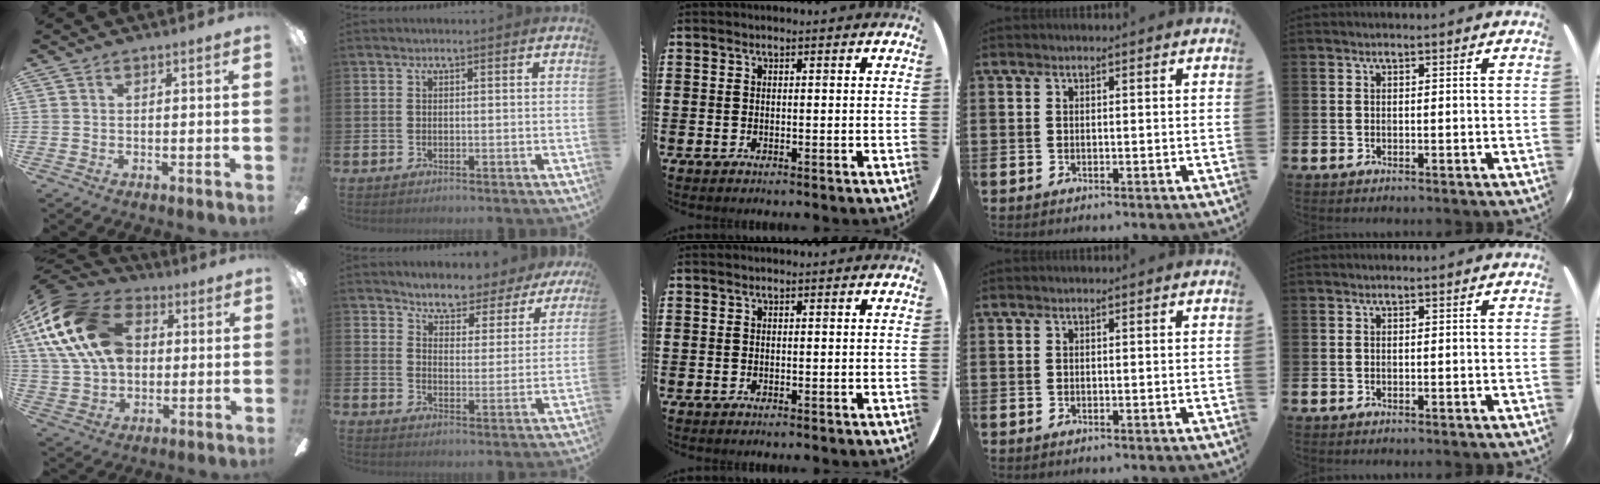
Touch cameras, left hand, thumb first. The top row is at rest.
{"thumb": {"total": 21.4, "force": [5.6, 14.8, 14.4], "torque": [-0.297, 0.003, 0.099]}, "index": {"total": 4.7, "force": [4.5, 1.0, -0.1], "torque": [-0.026, -0.040, 0.074]}}